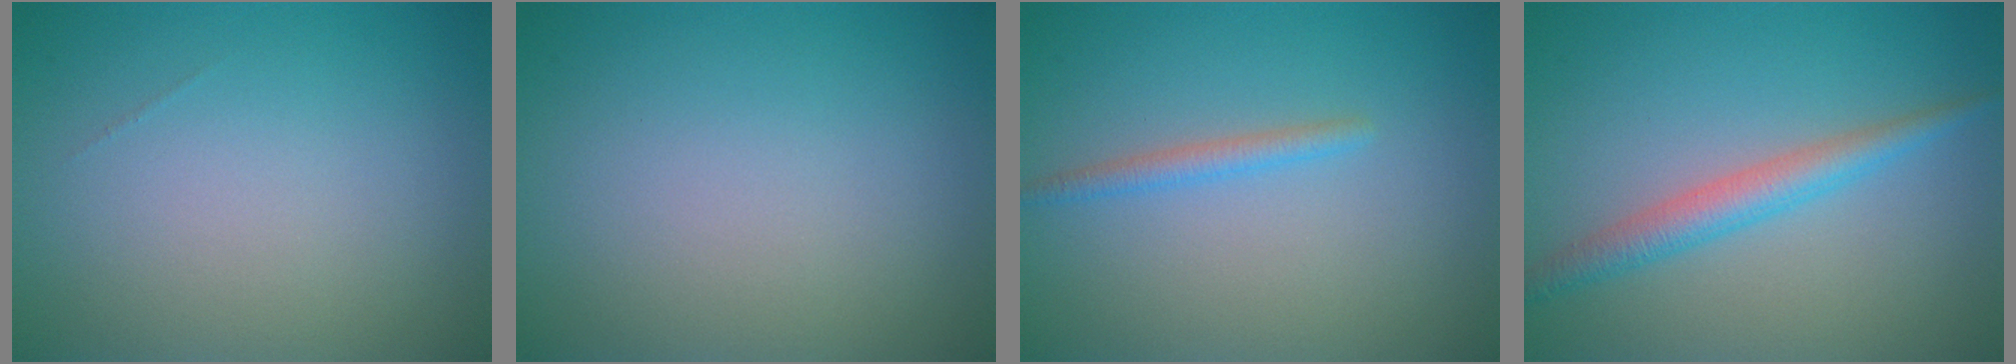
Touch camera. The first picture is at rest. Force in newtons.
{"total": 0.0}
{"total": 1.4, "press": 1.4, "slide": 0.0}
{"total": 2.9, "press": 2.9, "slide": 0.0}